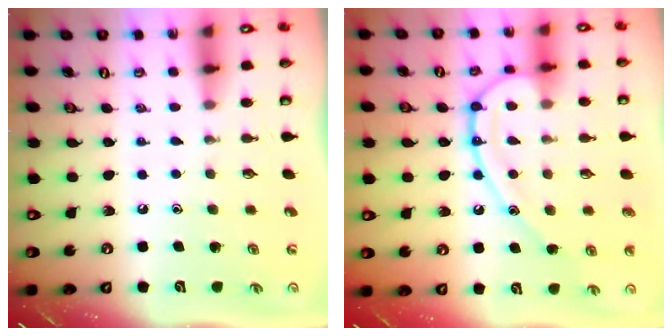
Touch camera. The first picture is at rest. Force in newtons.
{"total": 15.0, "press": 14.9, "slide": 1.4}